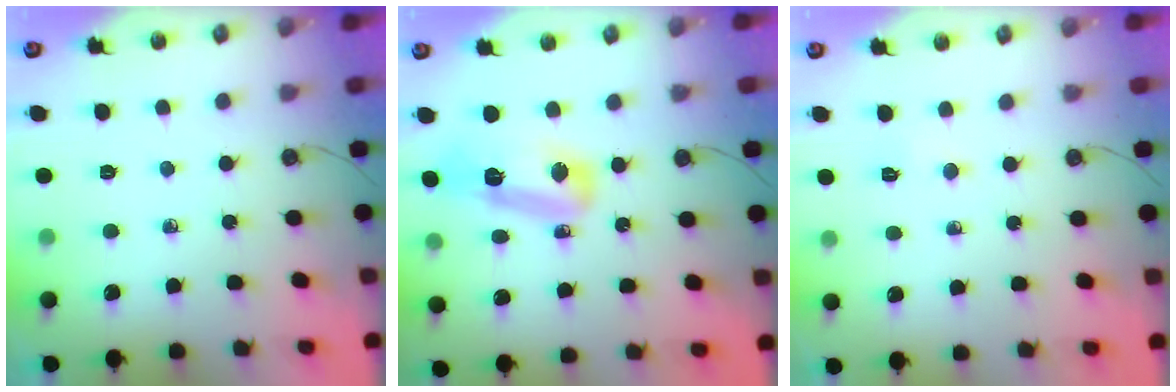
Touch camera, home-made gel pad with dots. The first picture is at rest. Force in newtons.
{"total": 11.4, "press": 11.4, "slide": 0.8}
{"total": 2.8, "press": 2.8, "slide": 0.4}